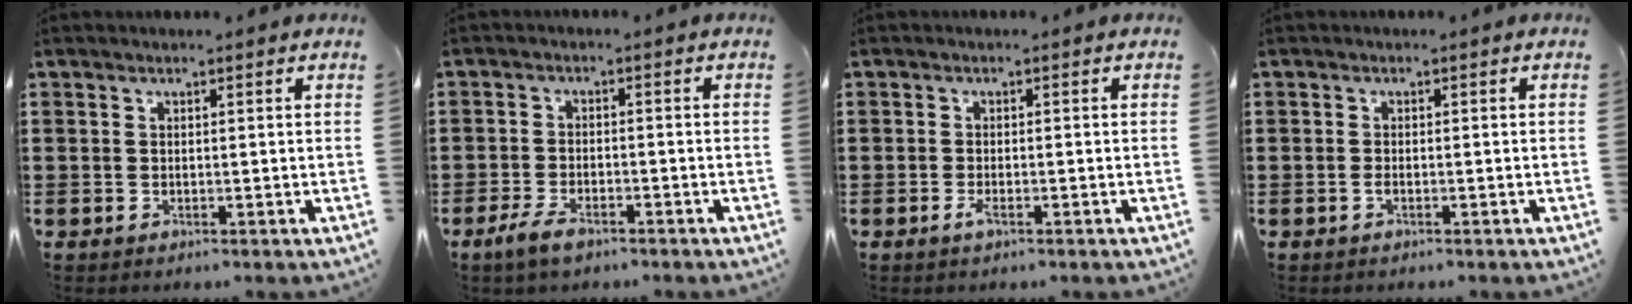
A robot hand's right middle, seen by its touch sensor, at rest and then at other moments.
{"total": 3.5, "force": [-2.5, 1.3, 2.1], "torque": [-0.050, -0.001, -0.049]}
{"total": 1.6, "force": [-0.8, 0.4, 1.4], "torque": [-0.039, -0.007, -0.018]}
{"total": 0.9, "force": [-0.6, 0.1, 0.6], "torque": [-0.016, -0.007, -0.009]}